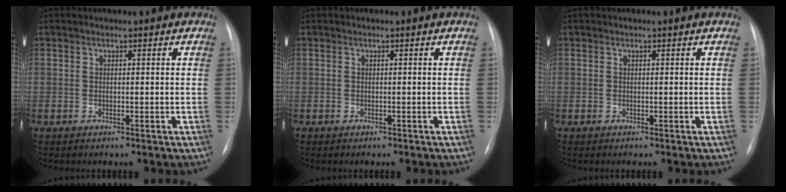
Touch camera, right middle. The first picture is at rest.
{"total": 0.8, "force": [-0.6, 0.3, 0.3], "torque": [-0.009, -0.001, -0.007]}
{"total": 0.0}